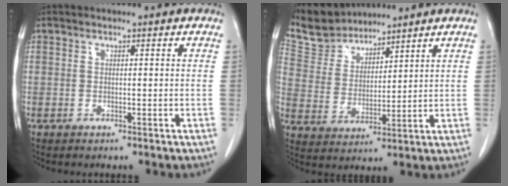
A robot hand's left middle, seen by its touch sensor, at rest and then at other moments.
{"total": 8.0, "force": [7.6, 2.3, 0.2], "torque": [-0.015, 0.014, 0.163]}